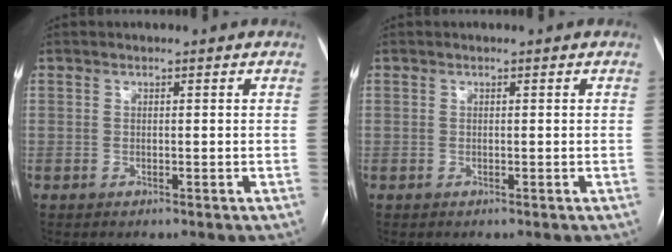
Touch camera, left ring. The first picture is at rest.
{"total": 0.0}